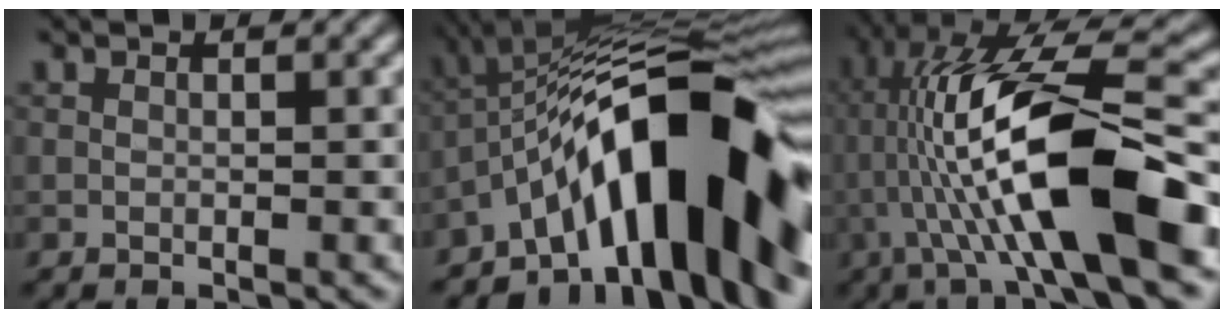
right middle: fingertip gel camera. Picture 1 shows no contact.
{"total": 14.2, "force": [-5.7, 4.8, 12.1], "torque": [-0.156, 0.046, -0.095]}
{"total": 12.2, "force": [-2.2, 2.1, 11.8], "torque": [-0.223, 0.034, -0.028]}